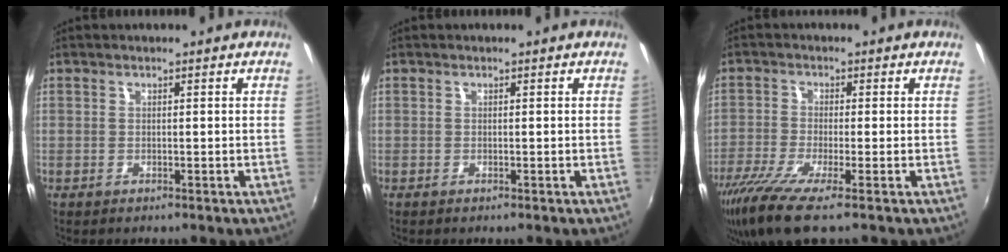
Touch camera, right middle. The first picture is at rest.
{"total": 0.0}
{"total": 8.8, "force": [-6.0, 0.4, 6.4], "torque": [-0.150, -0.039, -0.114]}